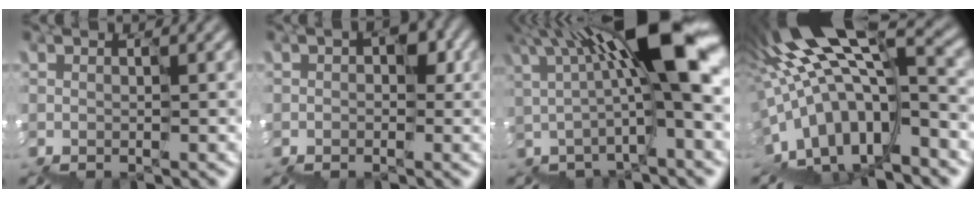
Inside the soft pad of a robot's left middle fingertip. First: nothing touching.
{"total": 1.6, "force": [0.0, 1.0, 1.2], "torque": [-0.033, 0.012, -0.007]}
{"total": 10.2, "force": [2.6, 2.4, 9.6], "torque": [-0.148, 0.035, 0.042]}
{"total": 11.7, "force": [-3.4, 3.8, 10.5], "torque": [-0.196, 0.034, -0.054]}